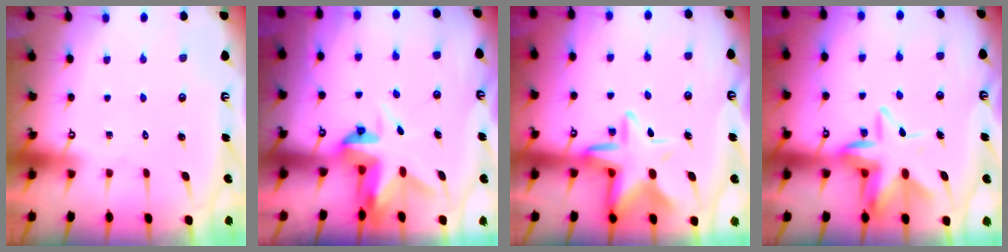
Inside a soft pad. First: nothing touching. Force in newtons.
{"total": 4.2, "press": 4.2, "slide": 0.2}
{"total": 13.0, "press": 12.9, "slide": 1.8}
{"total": 11.9, "press": 11.6, "slide": 2.3}